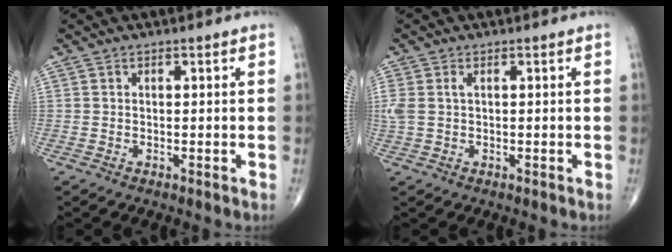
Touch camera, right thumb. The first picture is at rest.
{"total": 3.9, "force": [0.7, 2.3, 3.0], "torque": [-0.098, 0.019, 0.020]}